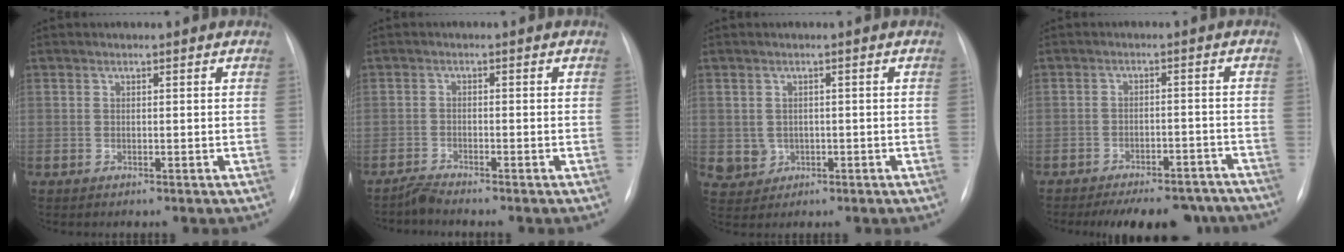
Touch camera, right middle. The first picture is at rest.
{"total": 1.9, "force": [-1.8, -0.4, 0.0], "torque": [-0.005, -0.010, -0.038]}
{"total": 3.3, "force": [-0.4, 3.2, 0.8], "torque": [-0.010, 0.003, 0.005]}
{"total": 14.6, "force": [-12.5, 5.5, 5.1], "torque": [-0.074, 0.014, -0.153]}